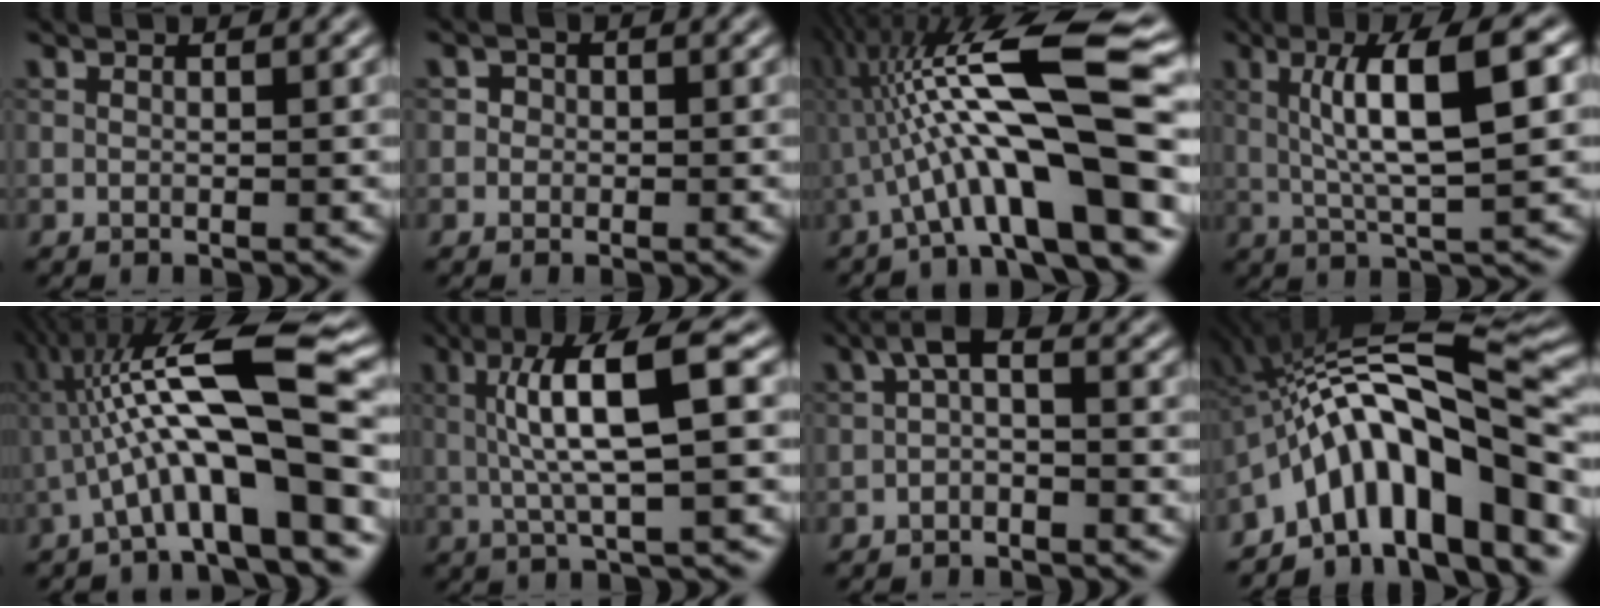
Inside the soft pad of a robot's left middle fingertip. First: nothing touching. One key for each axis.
{"total": 1.4, "fx": 0.0, "fy": 1.4, "fz": 0.2, "tx": 0.014, "ty": 0.002, "tz": -0.012}
{"total": 13.8, "fx": -1.3, "fy": 2.6, "fz": 13.5, "tx": -0.231, "ty": 0.040, "tz": -0.019}
{"total": 7.7, "fx": 1.5, "fy": 1.3, "fz": 7.5, "tx": -0.128, "ty": 0.011, "tz": 0.028}
{"total": 11.9, "fx": -1.1, "fy": 2.3, "fz": 11.7, "tx": -0.197, "ty": 0.037, "tz": -0.021}
{"total": 7.5, "fx": 1.2, "fy": 1.3, "fz": 7.3, "tx": -0.129, "ty": 0.016, "tz": 0.019}
{"total": 2.2, "fx": -0.8, "fy": 0.9, "fz": 1.9, "tx": -0.035, "ty": 0.008, "tz": -0.021}
{"total": 14.4, "fx": -5.0, "fy": 4.6, "fz": 12.7, "tx": -0.176, "ty": 0.029, "tz": -0.084}